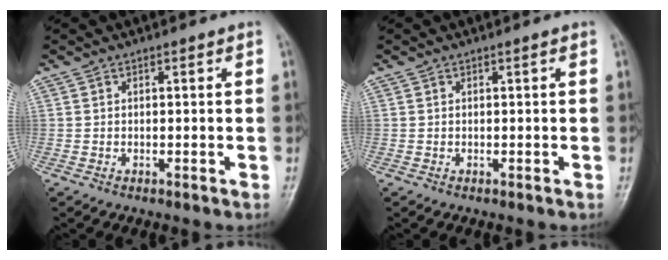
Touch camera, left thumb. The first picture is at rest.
{"total": 0.0}